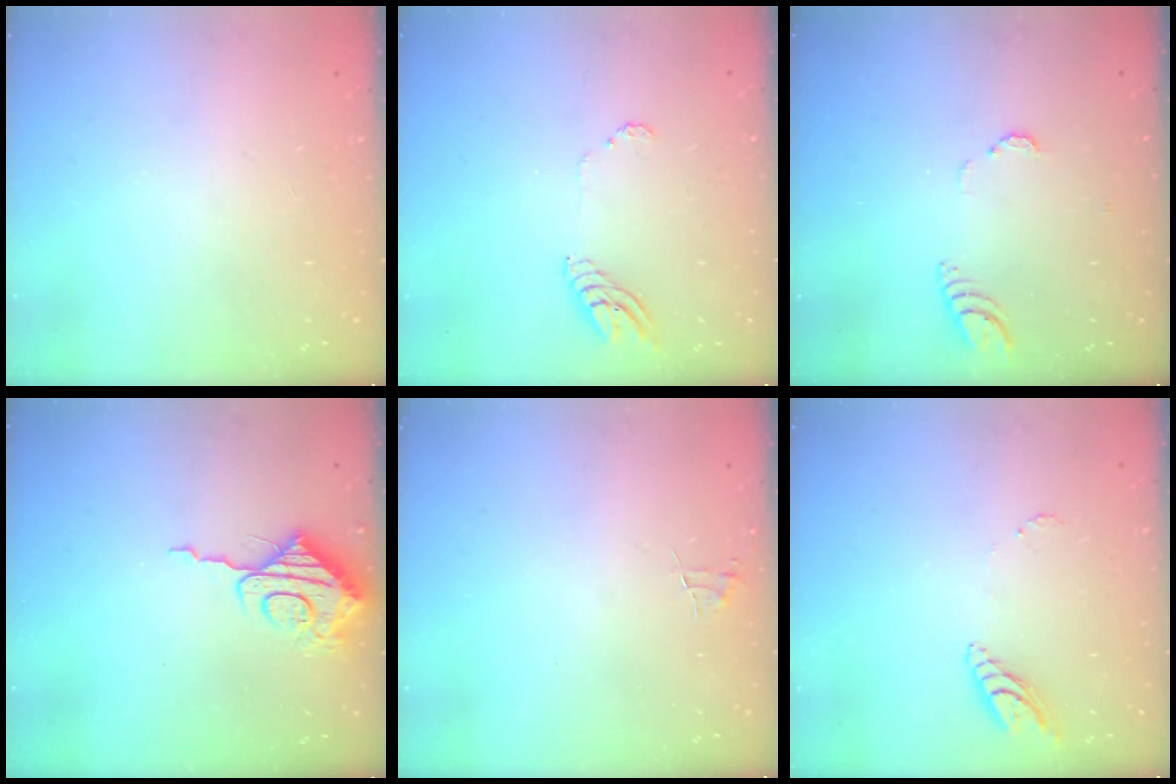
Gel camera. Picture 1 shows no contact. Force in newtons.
{"total": 6.4, "press": 6.4, "slide": 0.4}
{"total": 3.3, "press": 3.3, "slide": 0.3}
{"total": 9.7, "press": 9.6, "slide": 0.8}
{"total": 3.2, "press": 3.2, "slide": 0.2}
{"total": 8.0, "press": 7.9, "slide": 1.0}